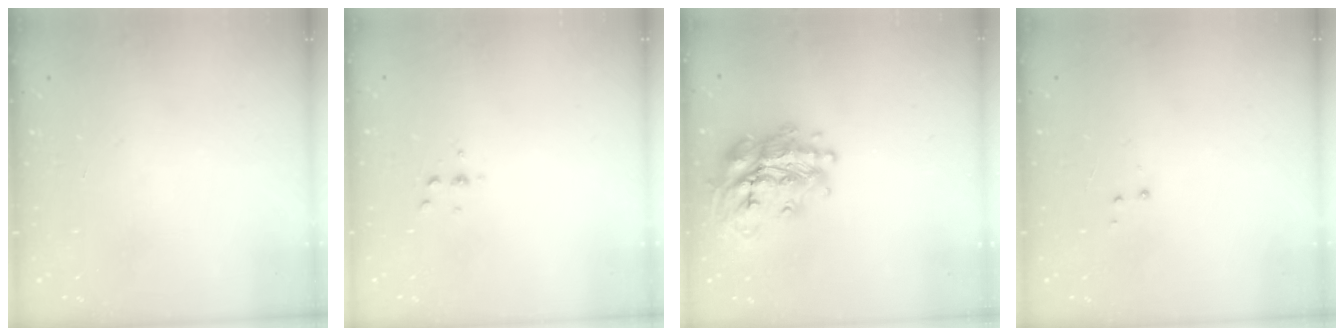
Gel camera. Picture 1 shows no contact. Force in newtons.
{"total": 2.6, "press": 2.6, "slide": 0.3}
{"total": 21.0, "press": 20.9, "slide": 1.5}
{"total": 3.0, "press": 2.9, "slide": 0.6}